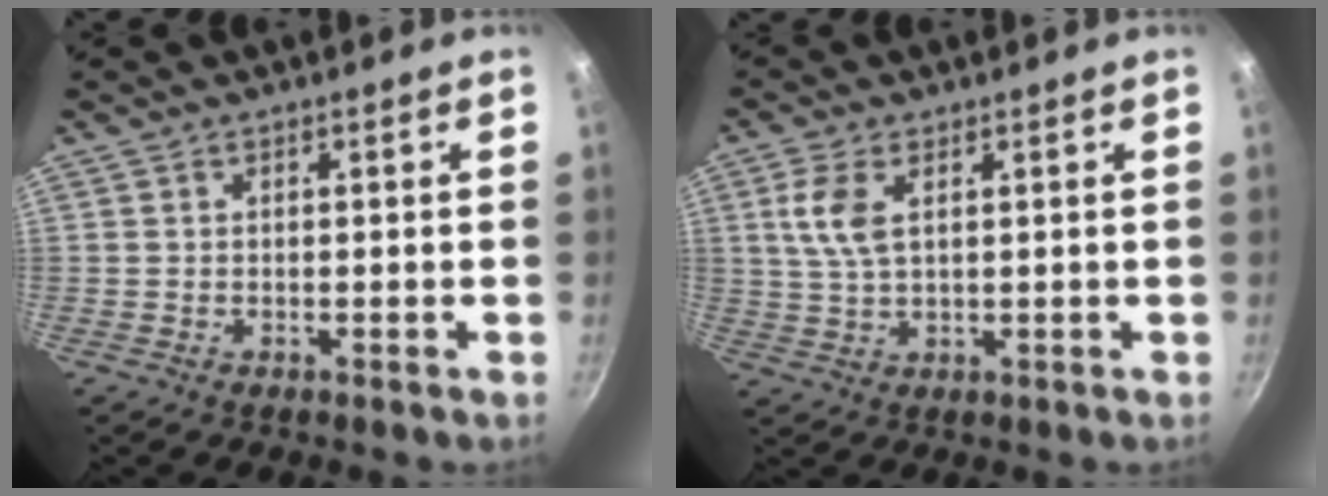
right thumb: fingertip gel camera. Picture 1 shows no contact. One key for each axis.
{"total": 6.1, "fx": 2.0, "fy": 3.1, "fz": 4.9, "tx": -0.101, "ty": -0.003, "tz": 0.040}